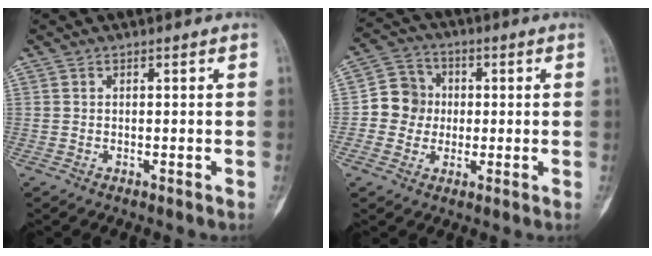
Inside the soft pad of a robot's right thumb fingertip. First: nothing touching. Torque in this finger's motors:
{"motor_torque": [0.66, 0.66, -0.05, -0.24, -0.12]}